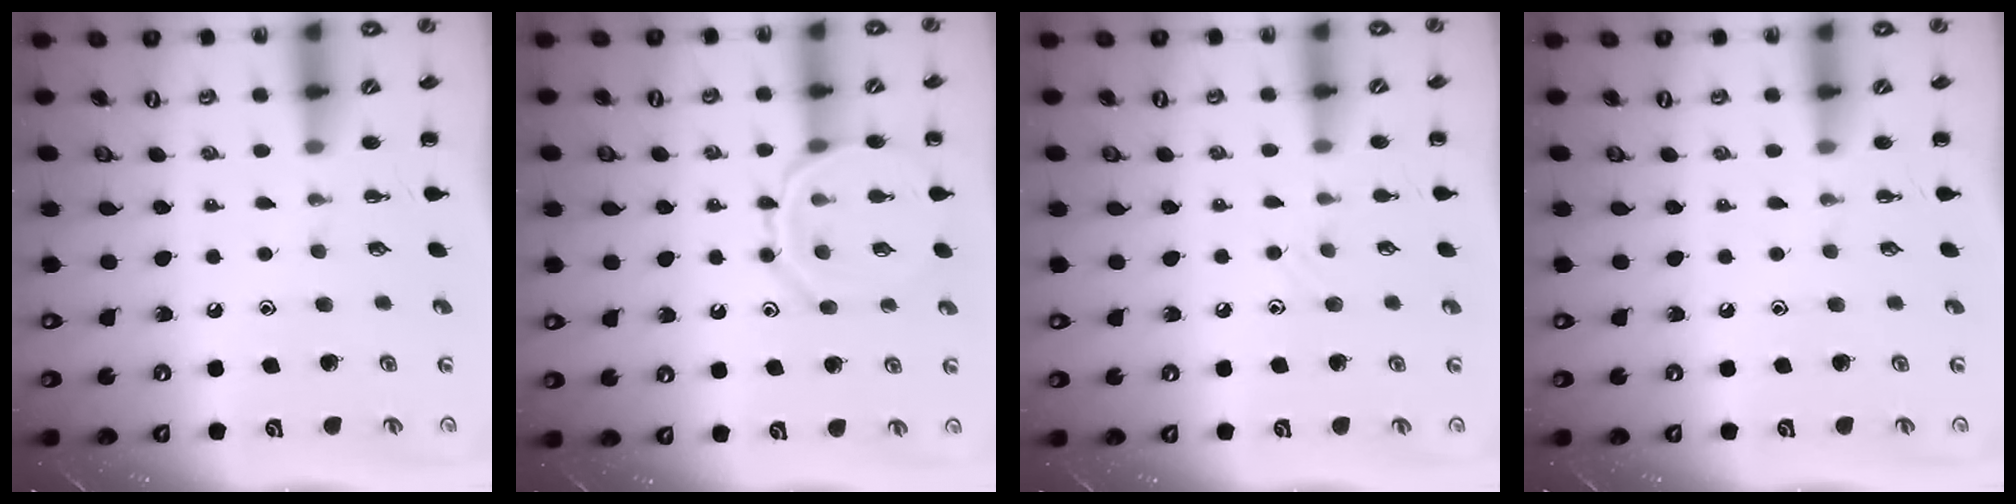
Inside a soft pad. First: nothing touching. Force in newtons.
{"total": 12.0, "press": 12.0, "slide": 0.8}
{"total": 4.2, "press": 3.9, "slide": 1.5}
{"total": 0.0}